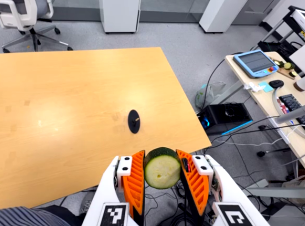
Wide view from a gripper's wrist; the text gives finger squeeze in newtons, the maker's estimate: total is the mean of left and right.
{"total": 9.9, "left": 9.3, "right": 10.4}